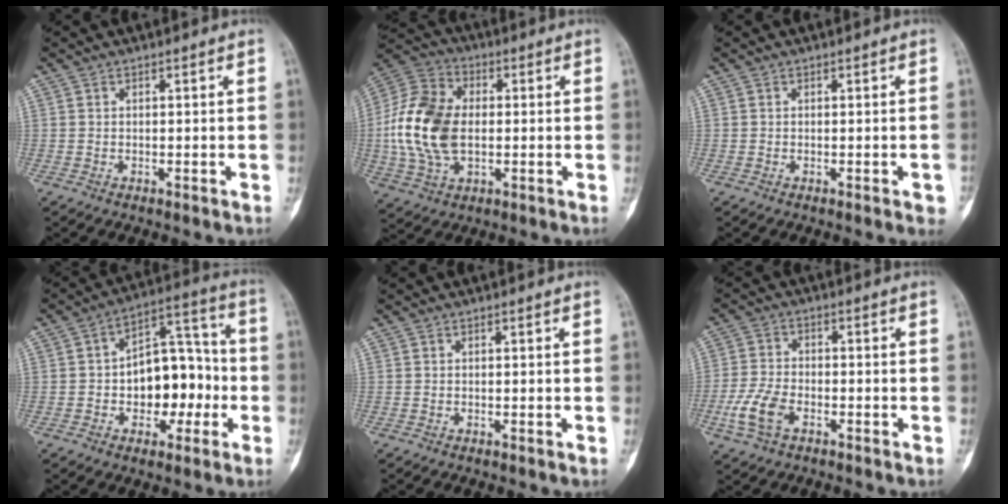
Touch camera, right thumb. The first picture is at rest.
{"total": 17.0, "force": [-0.2, 10.8, 13.1], "torque": [-0.262, 0.015, -0.004]}
{"total": 1.7, "force": [-0.7, 0.4, 1.5], "torque": [-0.009, -0.002, -0.008]}
{"total": 14.4, "force": [-2.4, 9.2, 10.9], "torque": [-0.112, 0.049, -0.034]}
{"total": 0.0}
{"total": 7.2, "force": [-3.1, 4.1, 5.1], "torque": [-0.115, 0.011, -0.063]}